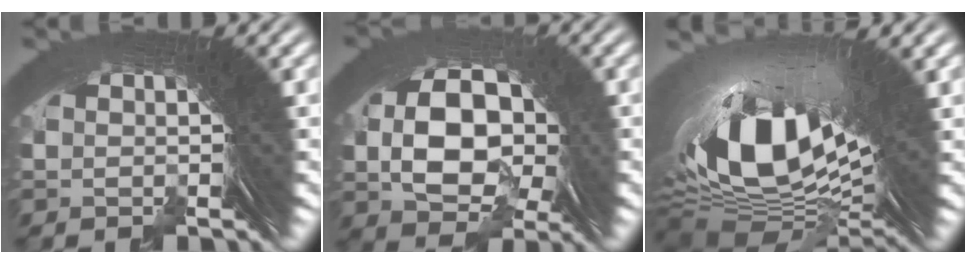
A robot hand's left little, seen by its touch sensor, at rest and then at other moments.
{"total": 10.1, "force": [0.2, 7.6, 6.6], "torque": [-0.127, -0.026, 0.010]}
{"total": 11.0, "force": [-0.3, 5.8, 9.3], "torque": [-0.177, -0.035, 0.016]}